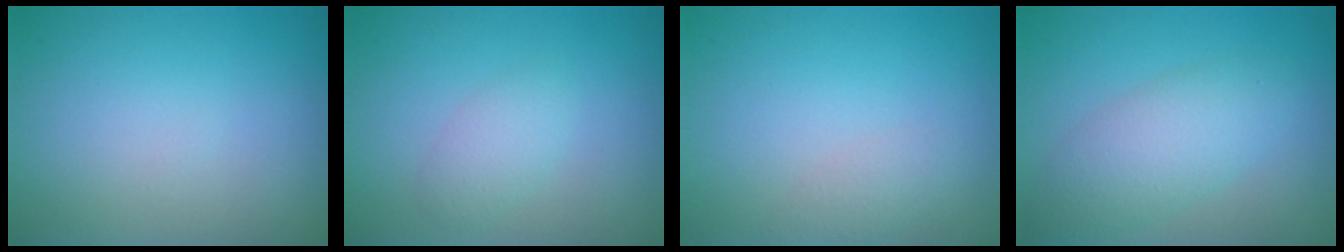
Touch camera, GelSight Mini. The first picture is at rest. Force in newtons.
{"total": 1.8, "press": 1.8, "slide": 0.2}
{"total": 1.4, "press": 1.4, "slide": 0.1}
{"total": 4.2, "press": 4.2, "slide": 0.2}